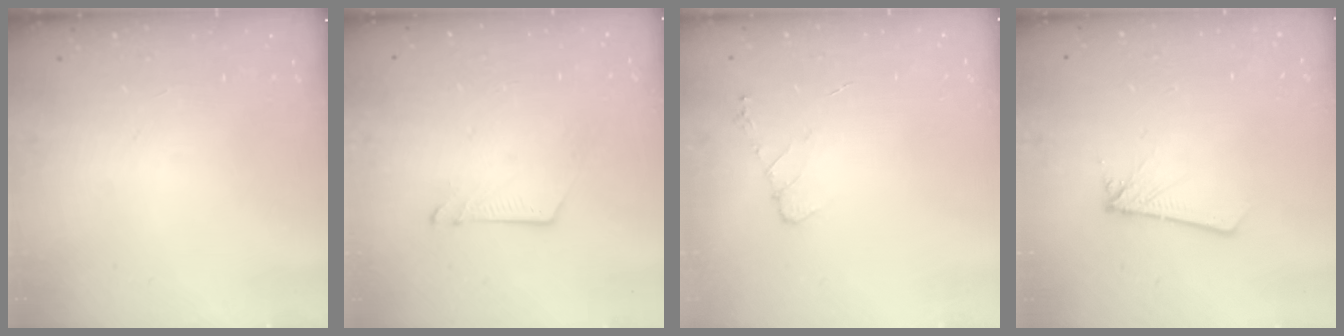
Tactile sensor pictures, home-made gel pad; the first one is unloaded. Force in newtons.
{"total": 5.1, "press": 5.1, "slide": 0.5}
{"total": 5.4, "press": 5.3, "slide": 0.6}
{"total": 2.0, "press": 2.0, "slide": 0.2}